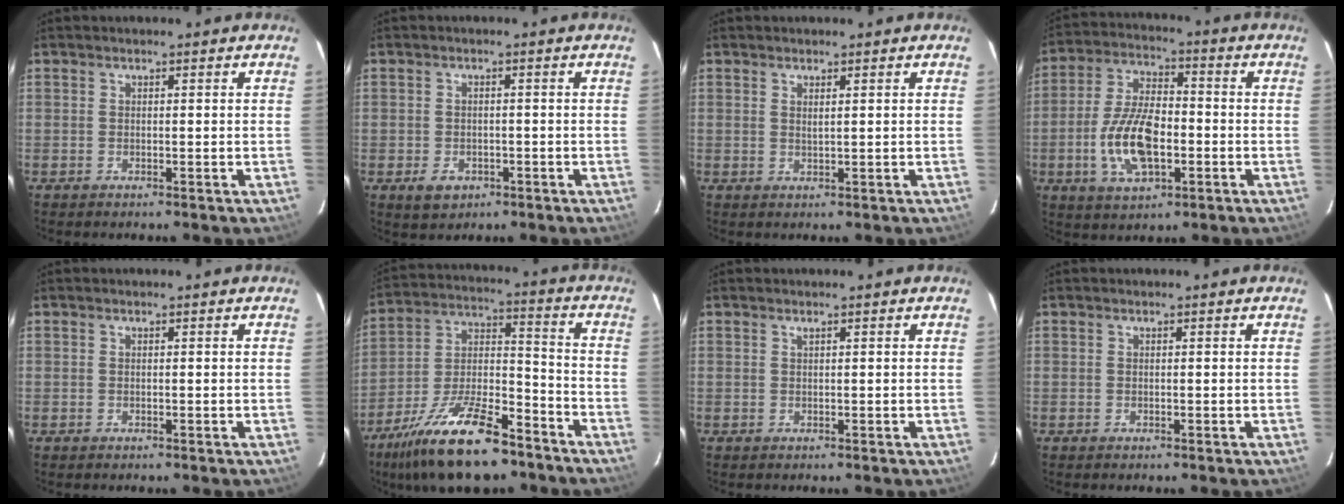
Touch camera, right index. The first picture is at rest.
{"total": 4.0, "force": [-1.6, 3.3, 1.7], "torque": [-0.035, 0.001, -0.017]}
{"total": 1.1, "force": [0.6, 0.1, 0.9], "torque": [-0.017, 0.001, 0.010]}
{"total": 13.2, "force": [-3.4, 6.5, 11.0], "torque": [-0.226, 0.004, -0.059]}
{"total": 0.0}
{"total": 20.8, "force": [-14.5, 7.1, 13.2], "torque": [-0.252, -0.011, -0.242]}
{"total": 0.0}
{"total": 0.0}